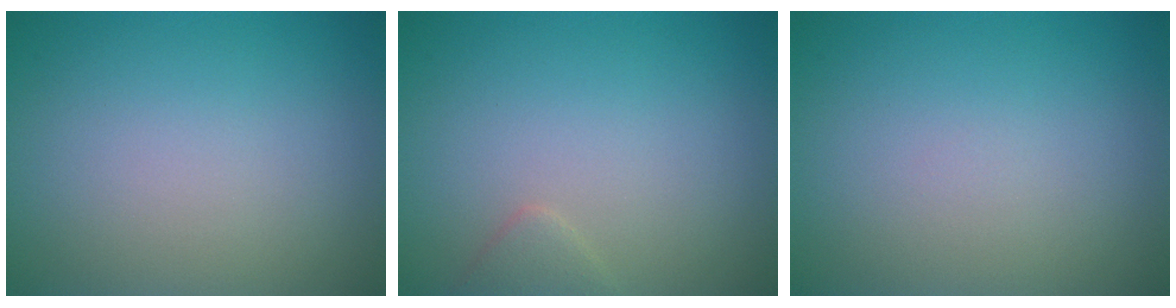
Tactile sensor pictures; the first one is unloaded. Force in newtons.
{"total": 1.2, "press": 1.2, "slide": 0.1}
{"total": 0.0}